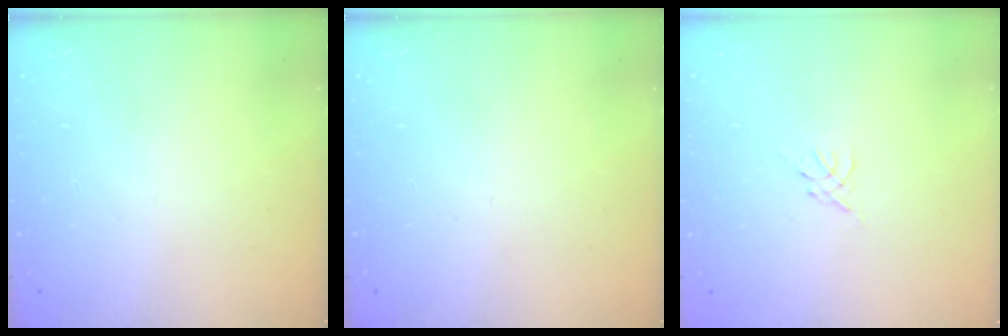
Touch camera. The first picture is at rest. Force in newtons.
{"total": 0.0}
{"total": 0.5, "press": 0.4, "slide": 0.3}